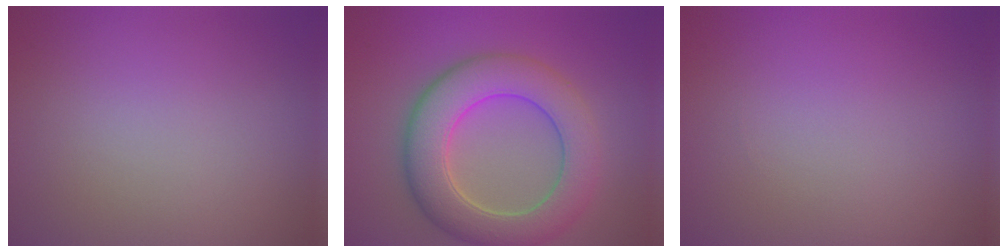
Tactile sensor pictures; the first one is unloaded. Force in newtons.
{"total": 7.9, "press": 7.9, "slide": 0.4}
{"total": 0.0}